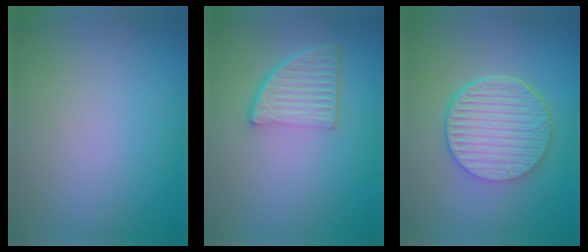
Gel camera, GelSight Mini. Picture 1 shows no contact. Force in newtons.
{"total": 4.6, "press": 3.3, "slide": 3.2}
{"total": 6.6, "press": 4.8, "slide": 4.5}